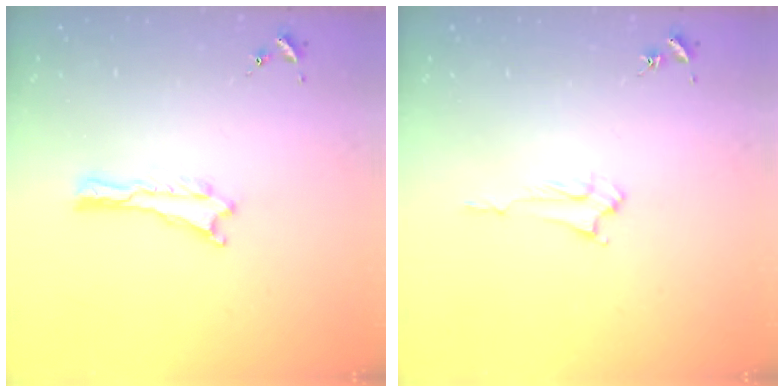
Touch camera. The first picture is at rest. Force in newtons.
{"total": 2.4, "press": 2.4, "slide": 0.3}